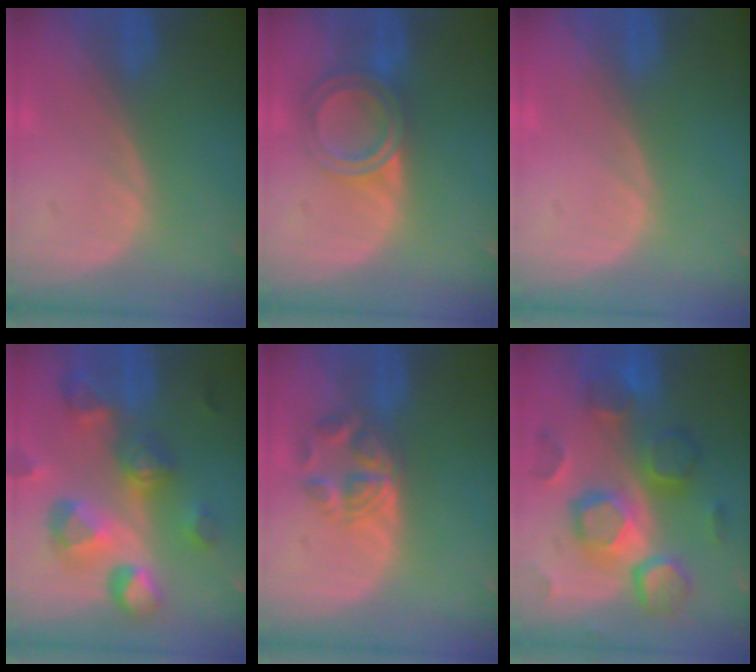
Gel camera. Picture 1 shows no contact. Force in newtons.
{"total": 6.4, "press": 5.4, "slide": 3.3}
{"total": 0.0}
{"total": 11.2, "press": 10.0, "slide": 5.0}
{"total": 5.9, "press": 4.8, "slide": 3.5}
{"total": 11.5, "press": 11.4, "slide": 1.0}